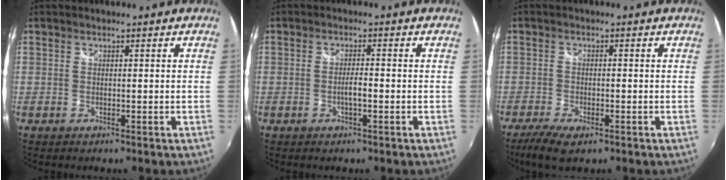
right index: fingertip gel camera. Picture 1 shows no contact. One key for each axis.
{"total": 2.0, "fx": -0.8, "fy": 0.3, "fz": 1.8, "tx": -0.034, "ty": 0.000, "tz": -0.014}
{"total": 6.9, "fx": -4.6, "fy": 2.3, "fz": 4.6, "tx": -0.110, "ty": -0.026, "tz": -0.083}